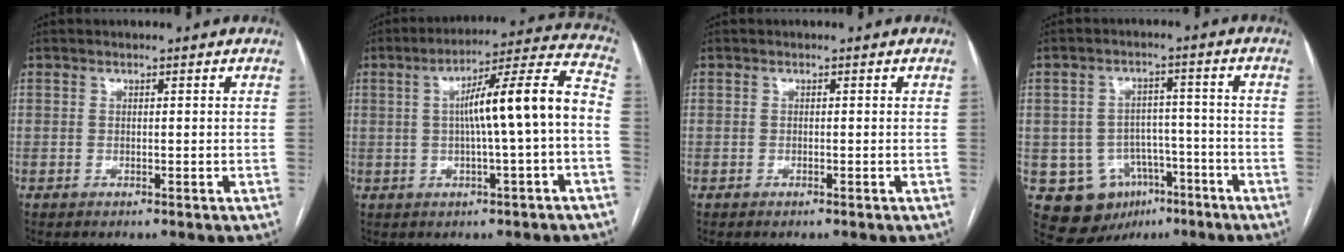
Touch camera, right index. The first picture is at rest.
{"total": 12.9, "force": [-0.6, 0.1, 12.9], "torque": [-0.193, 0.031, -0.011]}
{"total": 0.0}
{"total": 10.3, "force": [-4.6, 8.5, 3.5], "torque": [-0.055, 0.025, -0.057]}